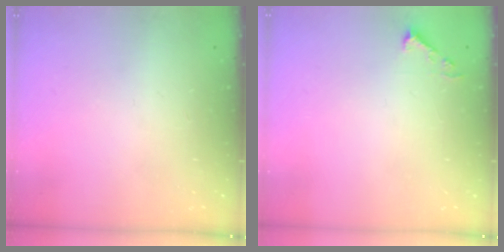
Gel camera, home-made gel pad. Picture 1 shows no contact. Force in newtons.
{"total": 3.7, "press": 3.7, "slide": 0.4}